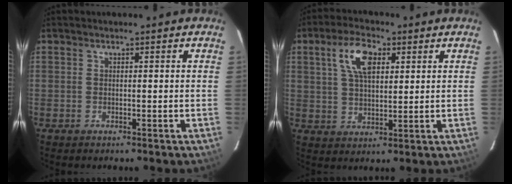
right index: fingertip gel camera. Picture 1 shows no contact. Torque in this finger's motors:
{"motor_torque": [0.49, 0.32, 0.33, 0.07]}